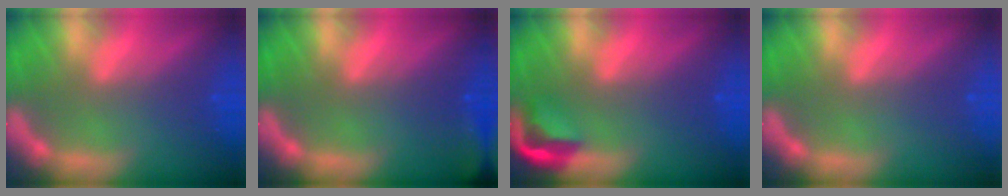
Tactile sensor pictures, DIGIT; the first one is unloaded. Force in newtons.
{"total": 5.0}
{"total": 3.5}
{"total": 0.0}